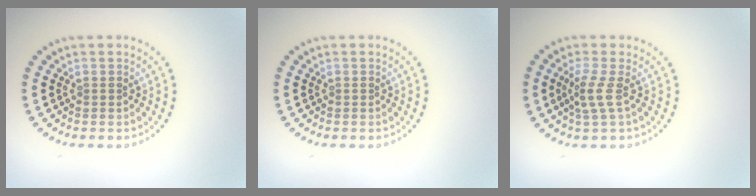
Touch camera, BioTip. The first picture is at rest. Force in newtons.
{"total": 0.0}
{"total": 2.0, "press": 1.5, "slide": 1.4}